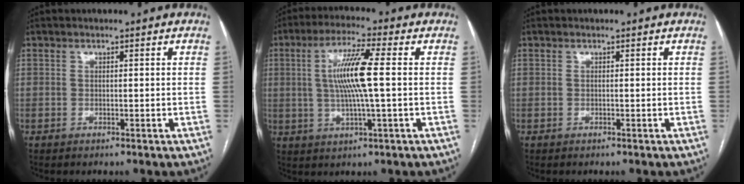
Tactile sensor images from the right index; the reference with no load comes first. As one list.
[{"total": 9.6, "force": [0.9, 0.3, 9.6], "torque": [-0.188, 0.003, 0.015]}, {"total": 0.0}]